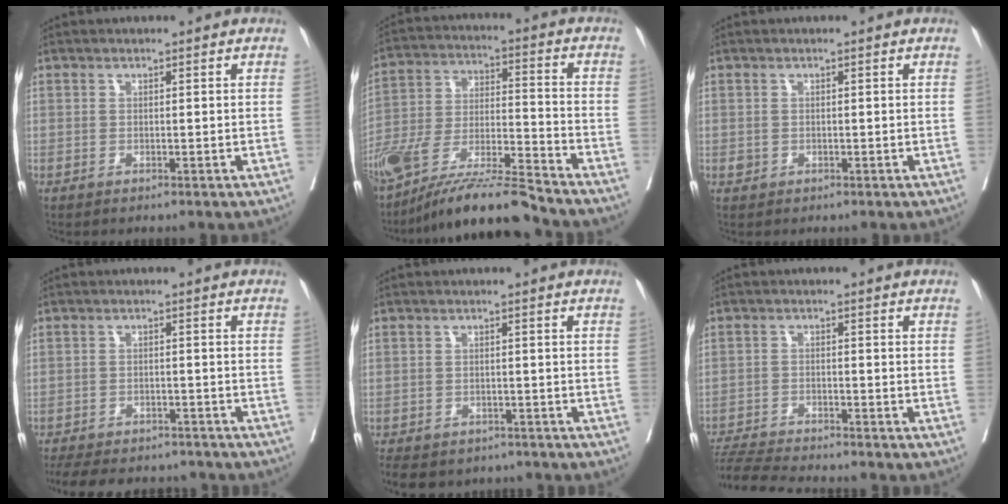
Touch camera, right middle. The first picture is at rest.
{"total": 15.3, "force": [-13.1, 0.3, 7.9], "torque": [-0.155, -0.003, -0.239]}
{"total": 0.8, "force": [-0.2, 0.7, 0.3], "torque": [-0.005, 0.002, 0.000]}
{"total": 15.4, "force": [-13.6, 4.8, 5.5], "torque": [-0.128, -0.006, -0.182]}
{"total": 11.7, "force": [-9.4, 5.8, 3.7], "torque": [-0.088, -0.007, -0.116]}
{"total": 8.0, "force": [-7.7, -0.6, 2.0], "torque": [-0.031, -0.011, -0.133]}